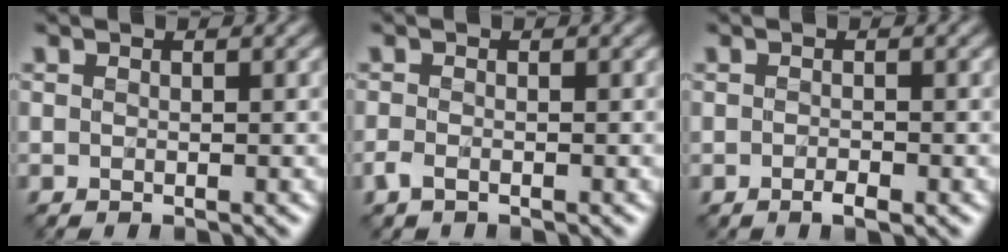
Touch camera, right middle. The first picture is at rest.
{"total": 0.8, "force": [-0.7, 0.3, 0.3], "torque": [-0.012, -0.002, -0.016]}
{"total": 0.9, "force": [-0.6, 0.2, 0.6], "torque": [-0.010, -0.002, -0.010]}